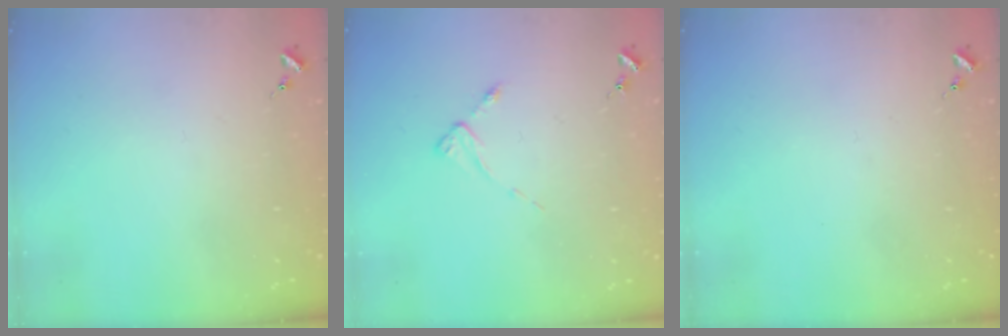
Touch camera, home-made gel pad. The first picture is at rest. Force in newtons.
{"total": 2.5, "press": 2.5, "slide": 0.3}
{"total": 0.0}